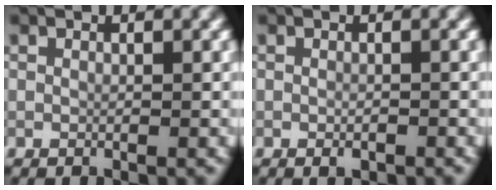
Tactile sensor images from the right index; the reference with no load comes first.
{"total": 0.9, "force": [-0.4, 0.4, 0.6], "torque": [-0.009, -0.001, -0.005]}